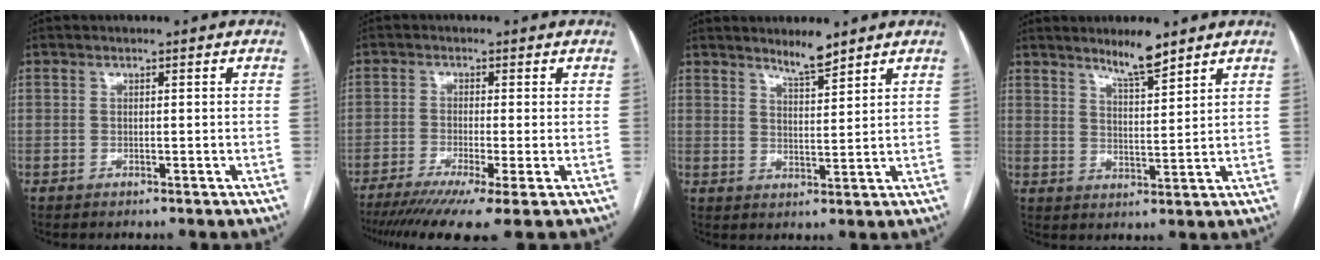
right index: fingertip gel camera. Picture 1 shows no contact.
{"total": 10.5, "force": [-7.3, -0.2, 7.6], "torque": [-0.113, -0.020, -0.116]}
{"total": 4.2, "force": [3.7, 0.3, 1.9], "torque": [-0.038, -0.008, 0.066]}
{"total": 5.7, "force": [4.7, 0.5, 3.1], "torque": [-0.056, -0.007, 0.083]}